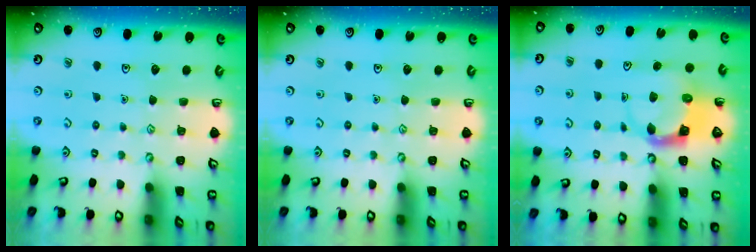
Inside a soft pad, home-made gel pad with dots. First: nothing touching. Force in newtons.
{"total": 0.0}
{"total": 3.7, "press": 3.6, "slide": 0.7}